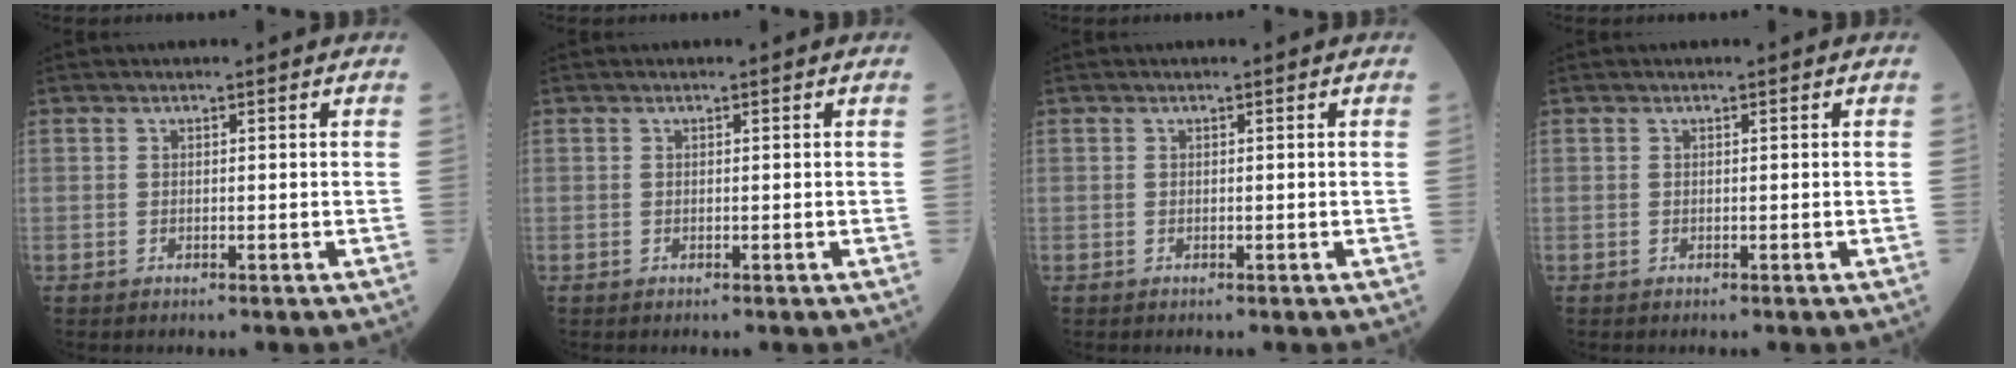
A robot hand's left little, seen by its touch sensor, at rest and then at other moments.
{"total": 0.0}
{"total": 0.0}
{"total": 0.0}